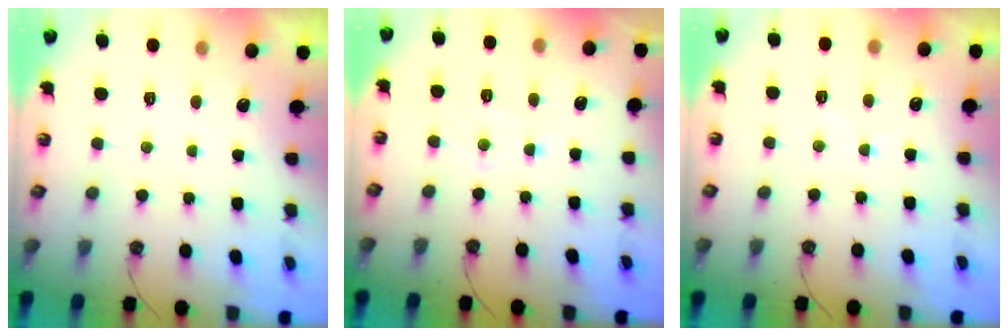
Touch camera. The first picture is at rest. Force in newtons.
{"total": 7.3, "press": 7.3, "slide": 0.6}
{"total": 6.0, "press": 6.0, "slide": 0.9}